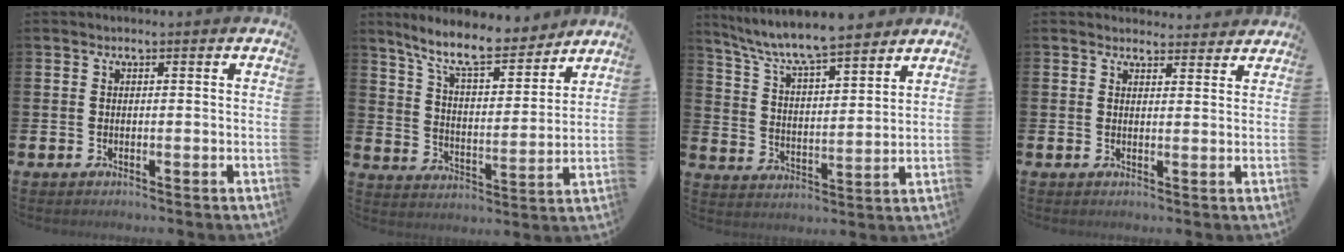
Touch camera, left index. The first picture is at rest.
{"total": 10.1, "force": [8.8, 2.3, 4.5], "torque": [-0.110, -0.051, 0.153]}
{"total": 8.0, "force": [7.5, 0.9, 2.7], "torque": [-0.088, -0.048, 0.132]}
{"total": 2.5, "force": [2.4, 0.6, -0.1], "torque": [0.004, -0.015, 0.042]}